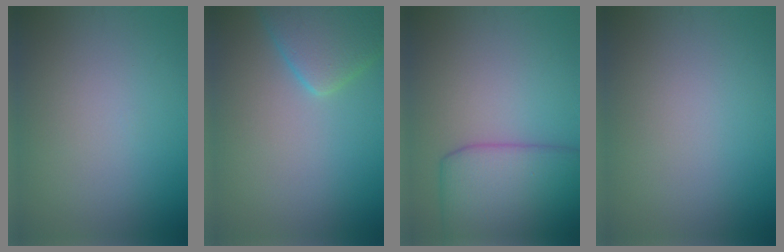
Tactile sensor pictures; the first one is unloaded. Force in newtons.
{"total": 5.0, "press": 5.0, "slide": 0.4}
{"total": 8.2, "press": 8.2, "slide": 0.3}
{"total": 0.0}